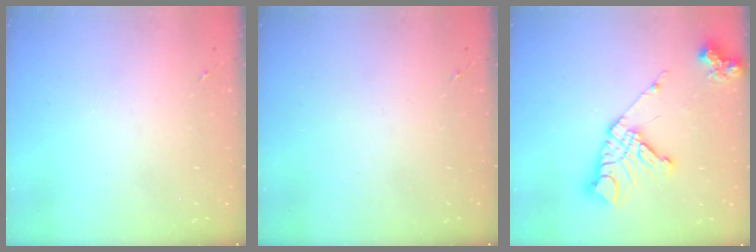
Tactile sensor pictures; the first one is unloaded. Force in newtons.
{"total": 0.0}
{"total": 16.4, "press": 16.3, "slide": 1.9}